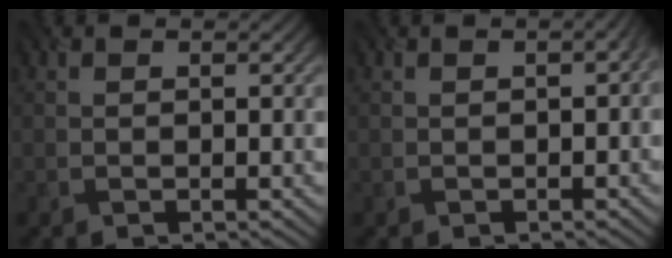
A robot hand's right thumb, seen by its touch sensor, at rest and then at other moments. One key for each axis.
{"total": 1.9, "fx": -0.5, "fy": 1.1, "fz": 1.4, "tx": -0.023, "ty": -0.008, "tz": 0.001}